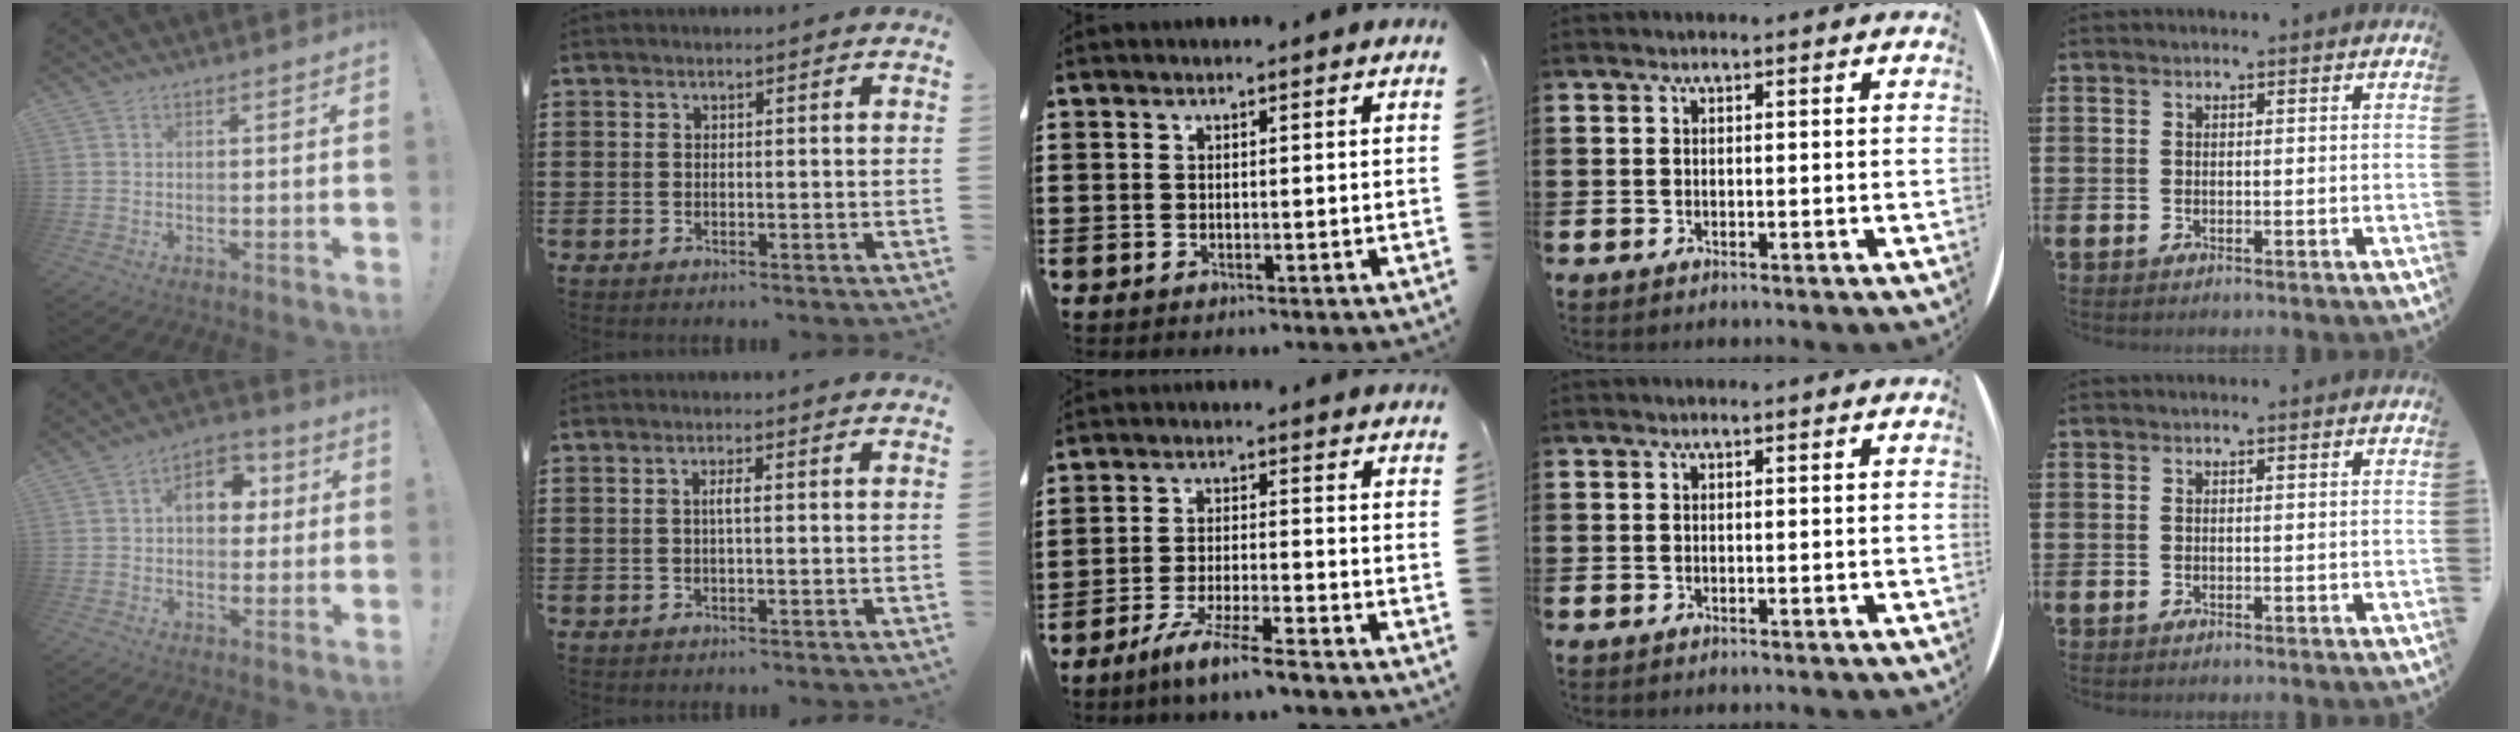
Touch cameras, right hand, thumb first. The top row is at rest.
{"thumb": {"total": 10.6, "force": [2.4, 7.4, 7.3], "torque": [-0.094, 0.005, 0.042]}, "index": {"total": 1.8, "force": [0.0, 0.2, 1.8], "torque": [-0.034, -0.002, -0.002]}, "middle": {"total": 5.7, "force": [-4.7, -0.2, 3.2], "torque": [-0.070, -0.014, -0.091]}}